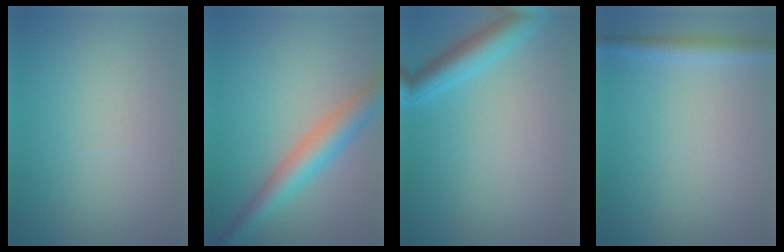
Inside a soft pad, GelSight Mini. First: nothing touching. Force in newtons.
{"total": 5.0, "press": 5.0, "slide": 0.1}
{"total": 3.9, "press": 3.9, "slide": 0.2}
{"total": 2.3, "press": 2.3, "slide": 0.1}